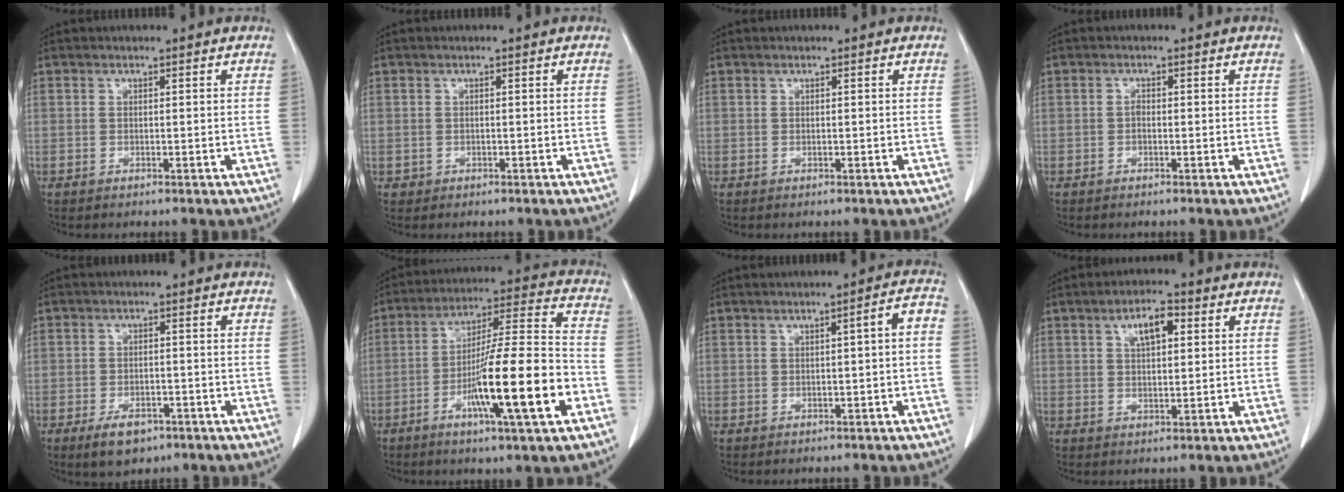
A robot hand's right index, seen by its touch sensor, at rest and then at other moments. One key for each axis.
{"total": 3.4, "fx": -1.1, "fy": 3.1, "fz": 0.5, "tx": -0.003, "ty": 0.009, "tz": -0.009}
{"total": 0.0}
{"total": 1.2, "fx": -0.3, "fy": 0.8, "fz": 0.9, "tx": -0.015, "ty": 0.004, "tz": -0.006}
{"total": 5.8, "fx": -3.5, "fy": 3.2, "fz": 3.3, "tx": -0.060, "ty": -0.001, "tz": -0.049}
{"total": 18.7, "fx": -6.6, "fy": 1.1, "fz": 17.5, "tx": -0.290, "ty": -0.006, "tz": -0.105}
{"total": 4.1, "fx": -0.2, "fy": 0.7, "fz": 4.0, "tx": -0.056, "ty": 0.021, "tz": -0.001}
{"total": 6.0, "fx": 2.3, "fy": 2.5, "fz": 5.0, "tx": -0.091, "ty": 0.009, "tz": 0.042}